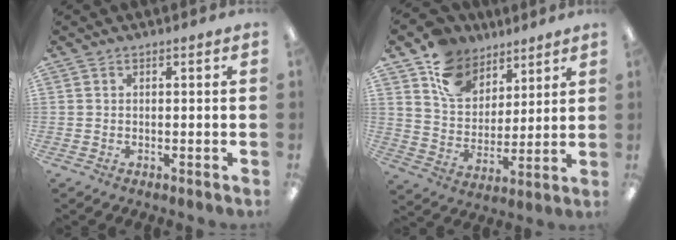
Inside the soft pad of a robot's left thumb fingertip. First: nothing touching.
{"total": 13.0, "force": [8.9, 8.6, 4.1], "torque": [-0.092, -0.044, 0.175]}